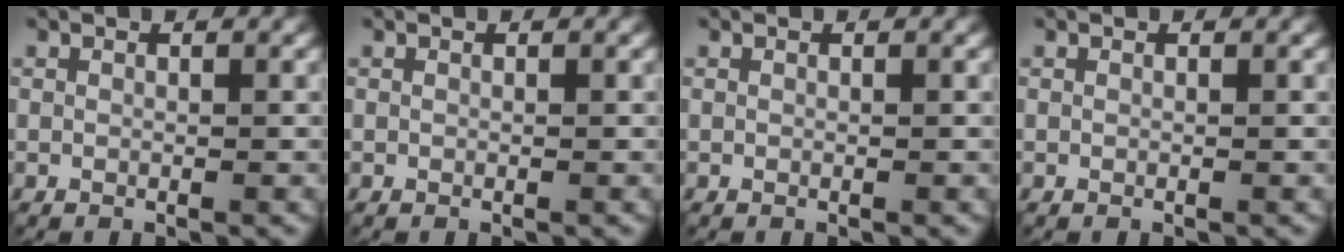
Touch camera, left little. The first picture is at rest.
{"total": 0.0}
{"total": 0.0}
{"total": 0.0}